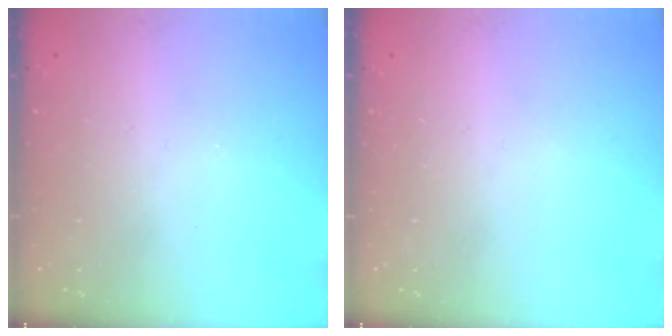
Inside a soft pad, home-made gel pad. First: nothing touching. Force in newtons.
{"total": 0.0}